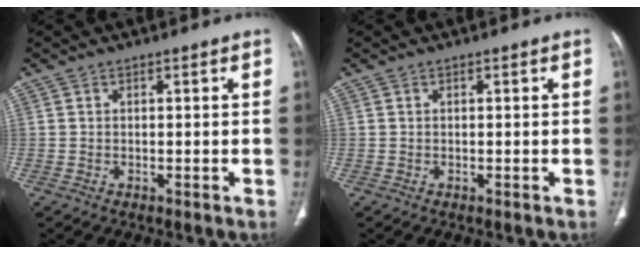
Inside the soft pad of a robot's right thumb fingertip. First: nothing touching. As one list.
[{"total": 0.0}]